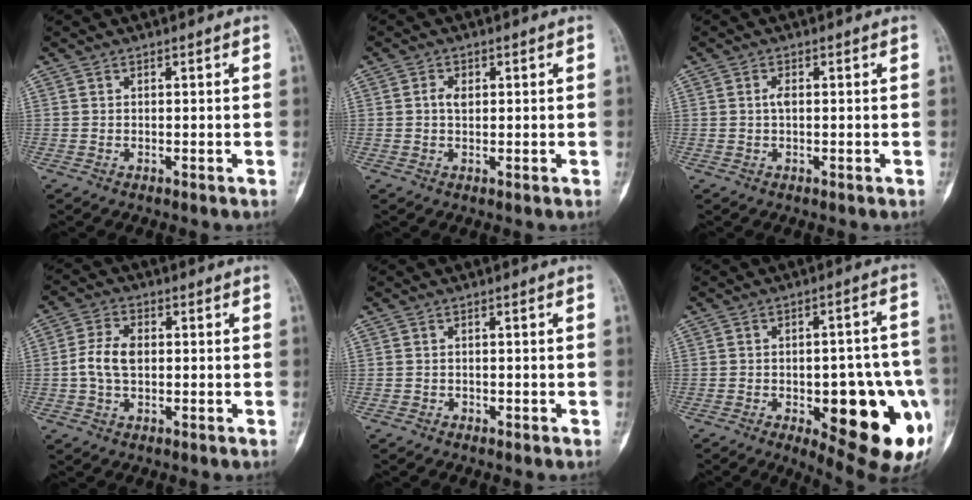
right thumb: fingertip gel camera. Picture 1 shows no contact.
{"total": 2.1, "force": [0.4, 1.4, 1.5], "torque": [-0.026, 0.003, 0.005]}
{"total": 1.2, "force": [0.1, 0.5, 1.1], "torque": [-0.023, 0.000, 0.000]}
{"total": 6.4, "force": [-0.1, 4.0, 4.9], "torque": [-0.103, 0.013, -0.006]}
{"total": 0.6, "force": [-0.4, 0.5, 0.1], "torque": [0.000, 0.003, -0.013]}
{"total": 23.8, "force": [-6.8, 8.8, 21.0], "torque": [-0.216, 0.016, -0.063]}